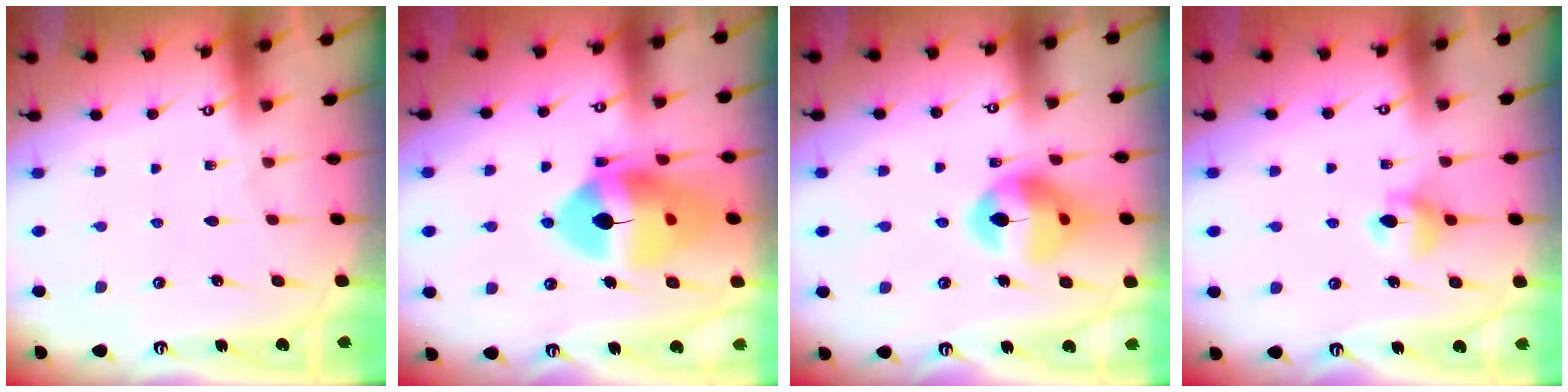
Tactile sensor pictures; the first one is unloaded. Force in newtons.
{"total": 16.9, "press": 16.7, "slide": 2.0}
{"total": 14.5, "press": 14.4, "slide": 1.9}
{"total": 5.9, "press": 5.9, "slide": 0.7}